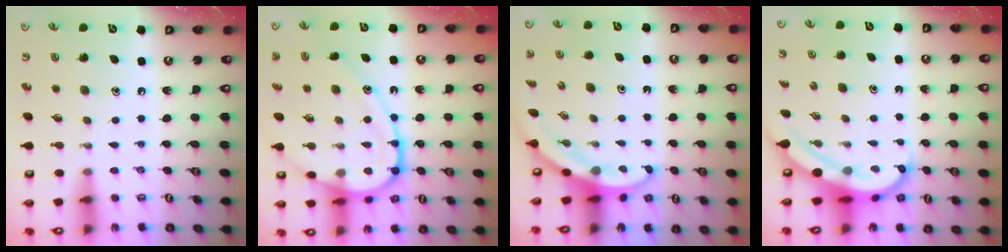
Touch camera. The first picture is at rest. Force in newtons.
{"total": 15.7, "press": 15.6, "slide": 1.6}
{"total": 3.1, "press": 3.1, "slide": 0.2}
{"total": 6.2, "press": 6.1, "slide": 1.3}